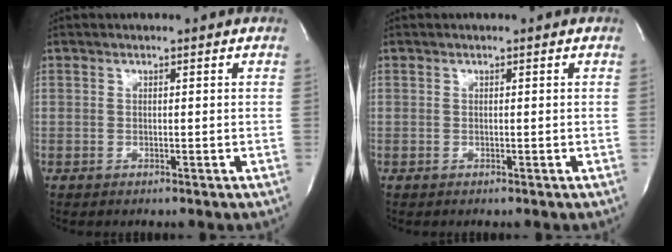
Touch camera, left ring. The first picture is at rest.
{"total": 0.0}